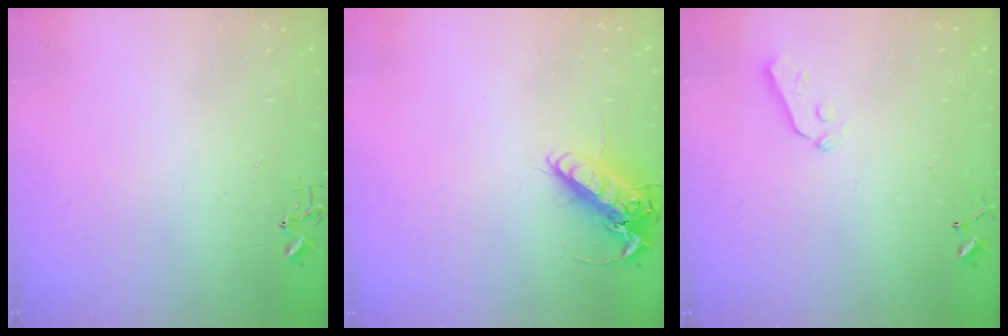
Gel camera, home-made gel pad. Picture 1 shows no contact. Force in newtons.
{"total": 14.2, "press": 14.0, "slide": 2.2}
{"total": 3.8, "press": 3.7, "slide": 0.7}